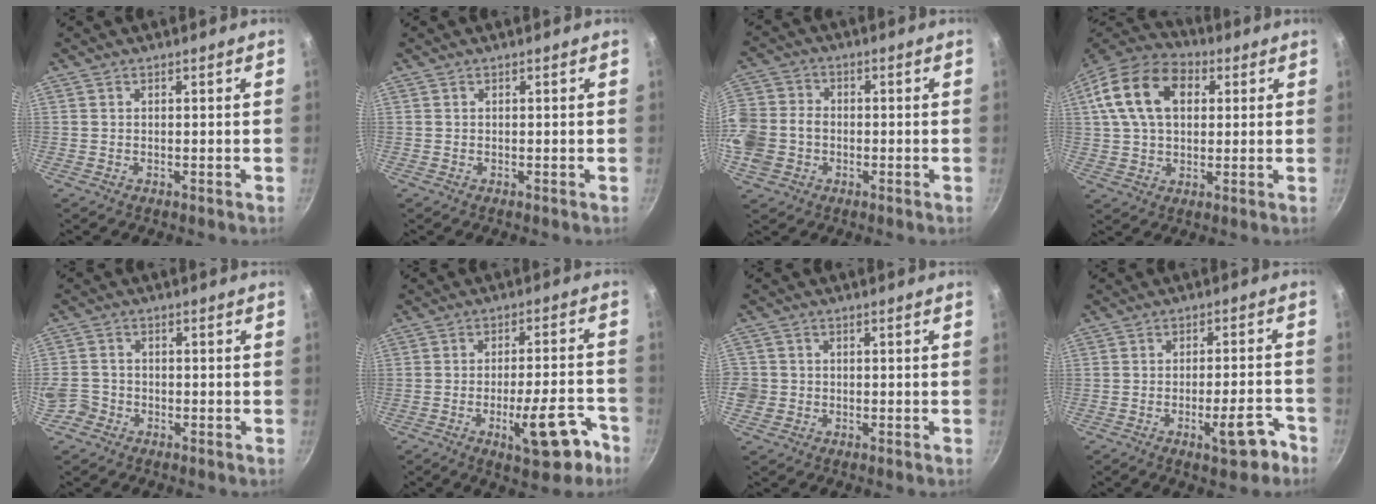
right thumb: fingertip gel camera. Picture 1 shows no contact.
{"total": 0.0}
{"total": 14.3, "force": [-2.8, 11.7, 7.7], "torque": [-0.176, 0.035, -0.060]}
{"total": 16.8, "force": [4.5, 11.2, 11.6], "torque": [-0.194, 0.019, 0.066]}
{"total": 4.8, "force": [-2.6, 3.8, 1.4], "torque": [-0.020, 0.029, -0.052]}
{"total": 11.9, "force": [-5.7, 4.1, 9.6], "torque": [-0.111, 0.038, -0.072]}
{"total": 4.5, "force": [-1.0, 4.1, 1.3], "torque": [-0.019, 0.015, -0.019]}
{"total": 7.8, "force": [-4.2, 2.5, 6.1], "torque": [-0.067, 0.032, -0.049]}